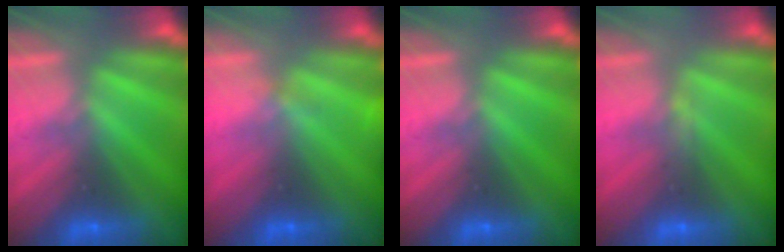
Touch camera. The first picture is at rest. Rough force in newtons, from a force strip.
{"total": 3.5}
{"total": 0.0}
{"total": 3.3}